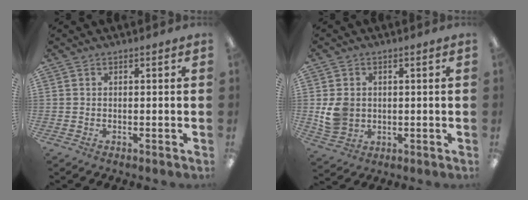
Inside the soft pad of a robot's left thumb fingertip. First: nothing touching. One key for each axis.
{"total": 6.5, "fx": 0.5, "fy": 5.8, "fz": 2.9, "tx": -0.050, "ty": 0.009, "tz": 0.013}